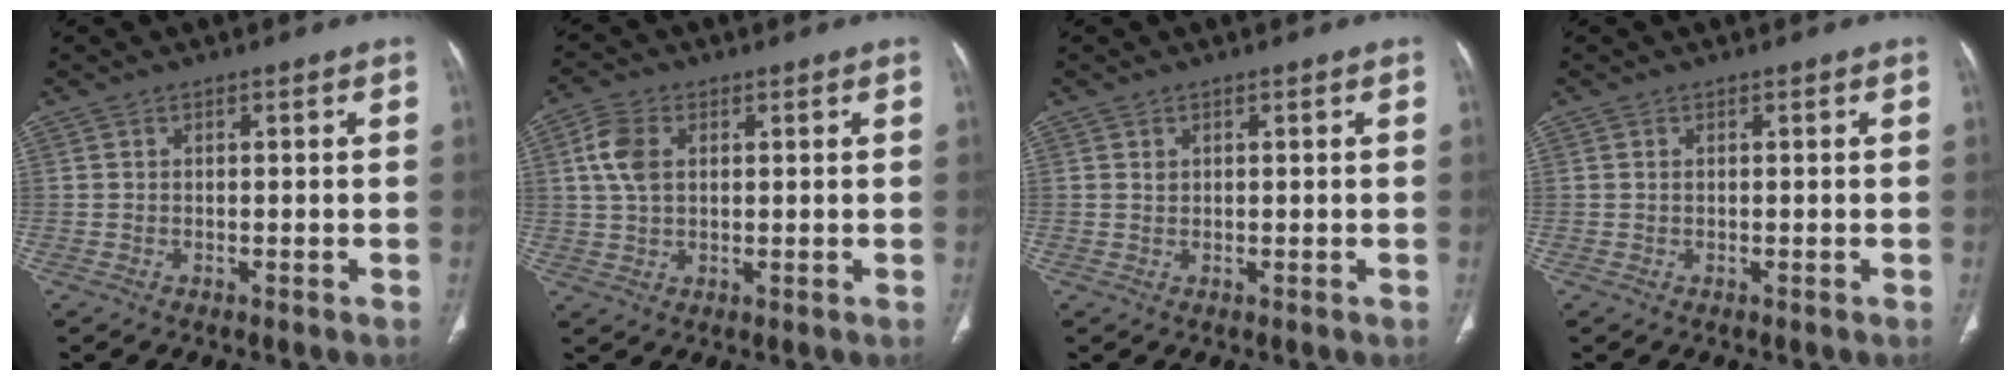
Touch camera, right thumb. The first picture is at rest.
{"total": 6.4, "force": [1.6, 4.2, 4.6], "torque": [-0.096, 0.006, 0.031]}
{"total": 0.8, "force": [0.4, 0.6, 0.4], "torque": [-0.003, -0.002, 0.009]}
{"total": 0.0}